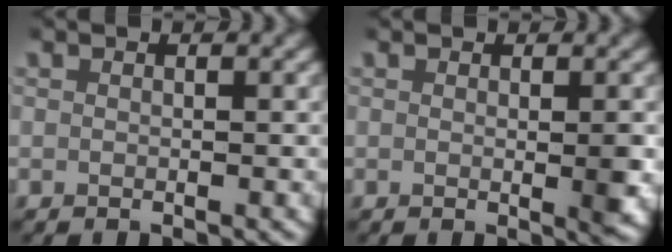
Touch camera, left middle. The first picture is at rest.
{"total": 1.5, "force": [0.1, 0.1, 1.5], "torque": [-0.019, -0.008, 0.002]}